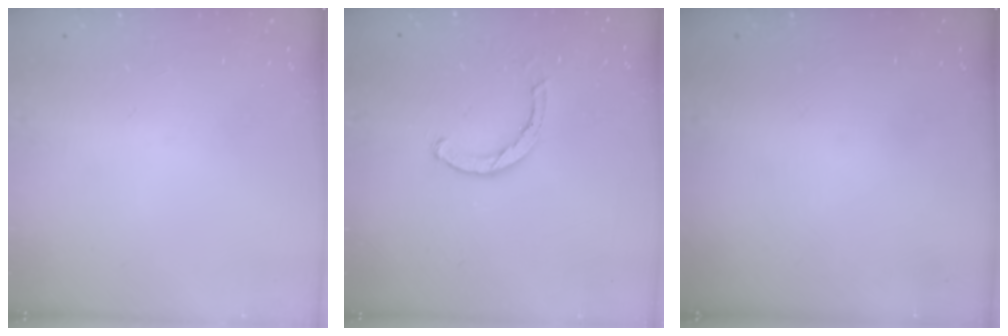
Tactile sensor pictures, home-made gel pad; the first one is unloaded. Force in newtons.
{"total": 2.4, "press": 2.4, "slide": 0.1}
{"total": 0.0}